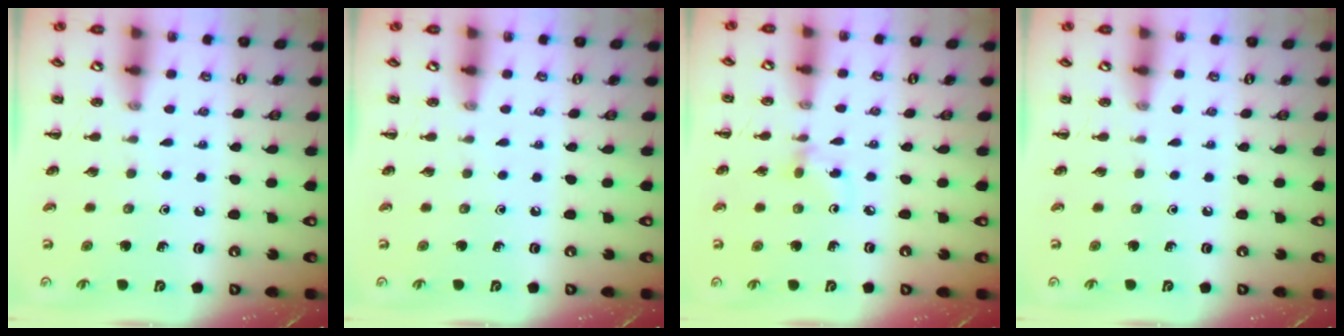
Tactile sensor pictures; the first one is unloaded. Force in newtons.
{"total": 0.0}
{"total": 2.8, "press": 2.6, "slide": 1.1}
{"total": 0.0}